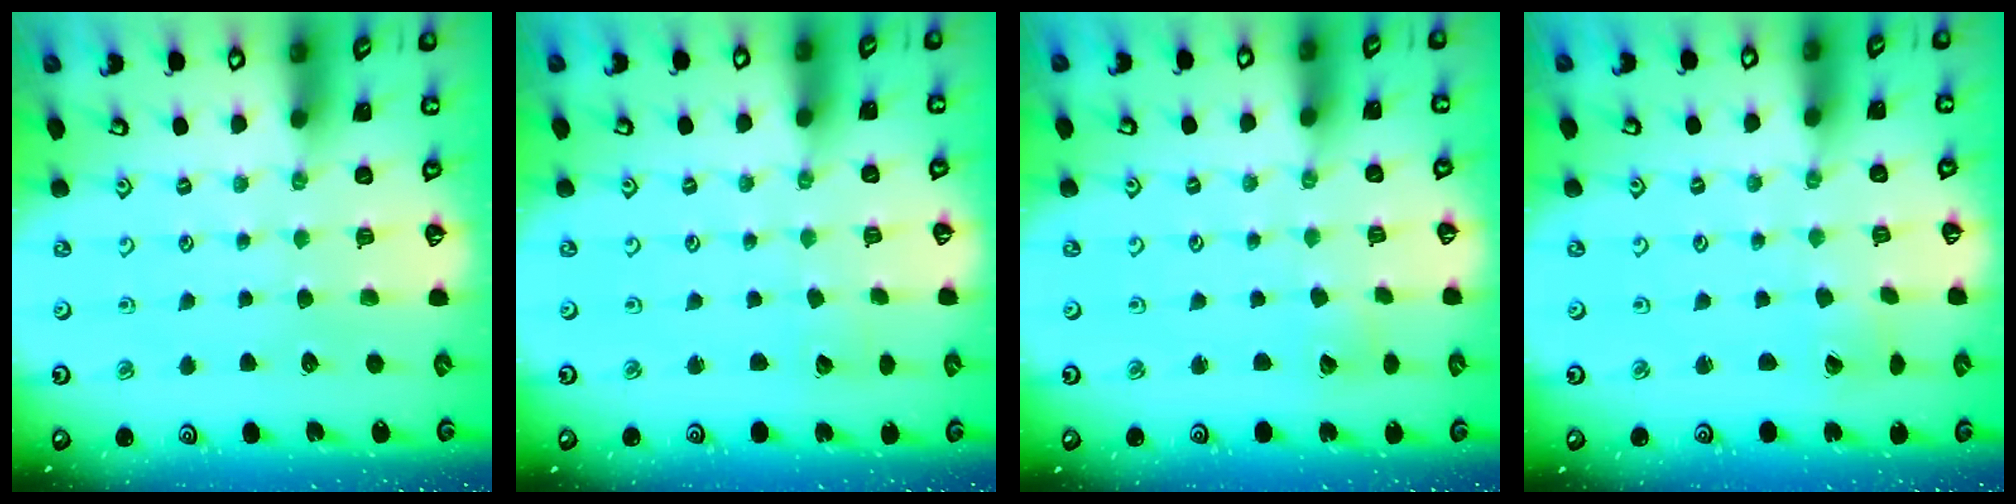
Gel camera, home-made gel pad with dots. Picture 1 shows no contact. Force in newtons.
{"total": 1.4, "press": 1.4, "slide": 0.1}
{"total": 2.4, "press": 2.4, "slide": 0.2}
{"total": 0.7, "press": 0.7, "slide": 0.0}